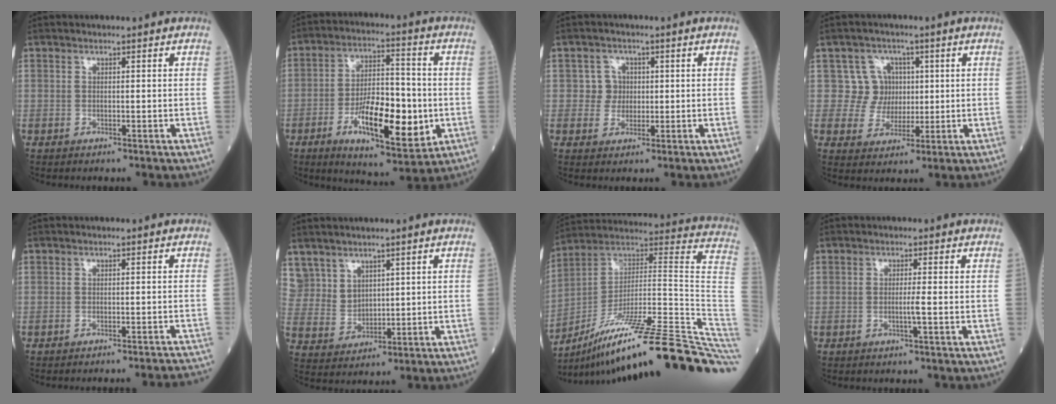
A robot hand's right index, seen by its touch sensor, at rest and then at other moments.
{"total": 14.5, "force": [-3.8, 4.7, 13.2], "torque": [-0.225, -0.006, -0.061]}
{"total": 2.9, "force": [0.3, 2.9, 0.1], "torque": [0.010, 0.006, 0.001]}
{"total": 5.4, "force": [1.2, 5.3, 0.0], "torque": [0.013, 0.011, 0.019]}
{"total": 11.6, "force": [-11.3, -0.8, 2.3], "torque": [-0.006, -0.008, -0.124]}
{"total": 6.9, "force": [4.5, 5.1, 0.8], "torque": [-0.022, 0.013, 0.107]}
{"total": 33.5, "force": [-22.7, 1.8, 24.6], "torque": [-0.249, 0.010, -0.346]}
{"total": 1.7, "force": [-0.5, -0.4, 1.5], "torque": [-0.029, -0.002, -0.011]}